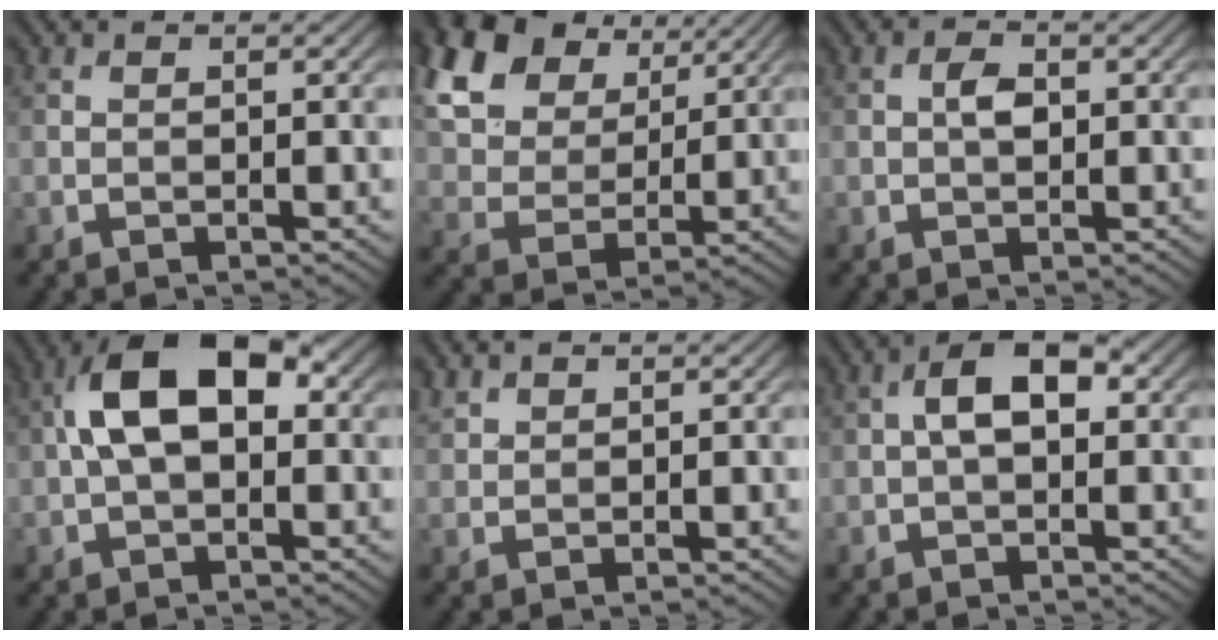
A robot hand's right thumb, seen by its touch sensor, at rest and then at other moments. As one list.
[{"total": 18.2, "force": [9.9, 11.9, 9.6], "torque": [-0.267, 0.040, 0.217]}, {"total": 2.2, "force": [0.0, 1.2, 1.8], "torque": [-0.036, 0.006, -0.002]}, {"total": 10.4, "force": [1.2, 5.7, 8.7], "torque": [-0.168, 0.023, 0.011]}, {"total": 1.6, "force": [1.4, 0.7, 0.5], "torque": [-0.014, 0.004, 0.035]}, {"total": 5.1, "force": [0.4, 2.6, 4.3], "torque": [-0.072, 0.011, -0.001]}]